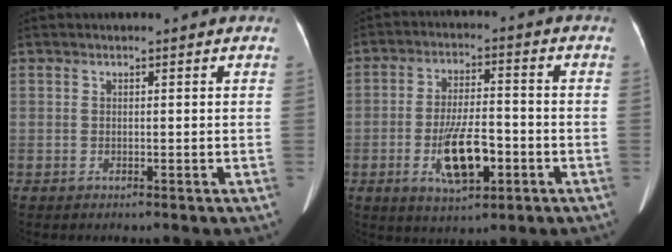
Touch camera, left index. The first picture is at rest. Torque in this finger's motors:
{"motor_torque": [1.32, 0.36, 0.45, 0.20]}